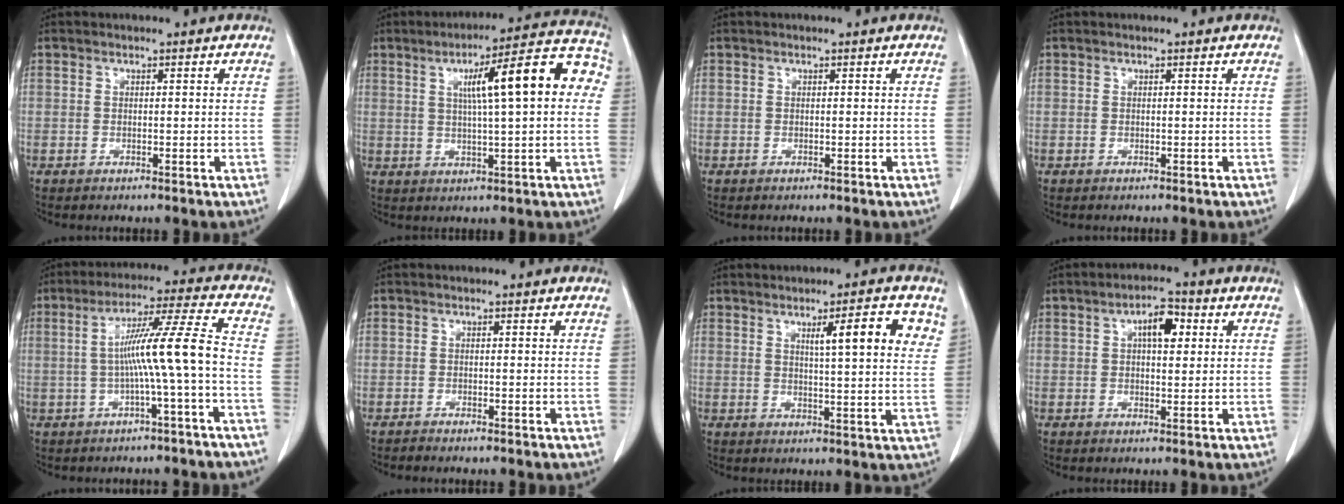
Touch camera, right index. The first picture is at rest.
{"total": 14.7, "force": [3.3, 1.9, 14.2], "torque": [-0.192, 0.038, 0.041]}
{"total": 0.0}
{"total": 0.0}
{"total": 9.7, "force": [-1.3, -1.3, 9.5], "torque": [-0.162, 0.020, -0.018]}
{"total": 1.0, "force": [-0.8, 0.1, 0.6], "torque": [-0.010, -0.002, -0.011]}
{"total": 8.8, "force": [4.1, 0.8, 7.8], "torque": [-0.104, 0.004, 0.053]}
{"total": 5.4, "force": [1.8, 2.2, 4.6], "torque": [-0.073, 0.012, 0.029]}